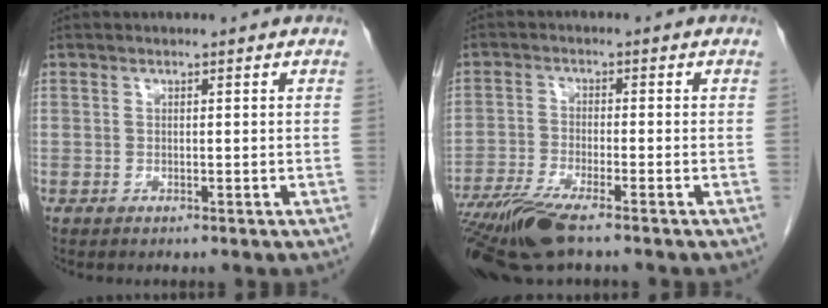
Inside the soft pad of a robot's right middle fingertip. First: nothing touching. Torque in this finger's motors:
{"motor_torque": [0.02, -0.63, 0.19, 0.08]}